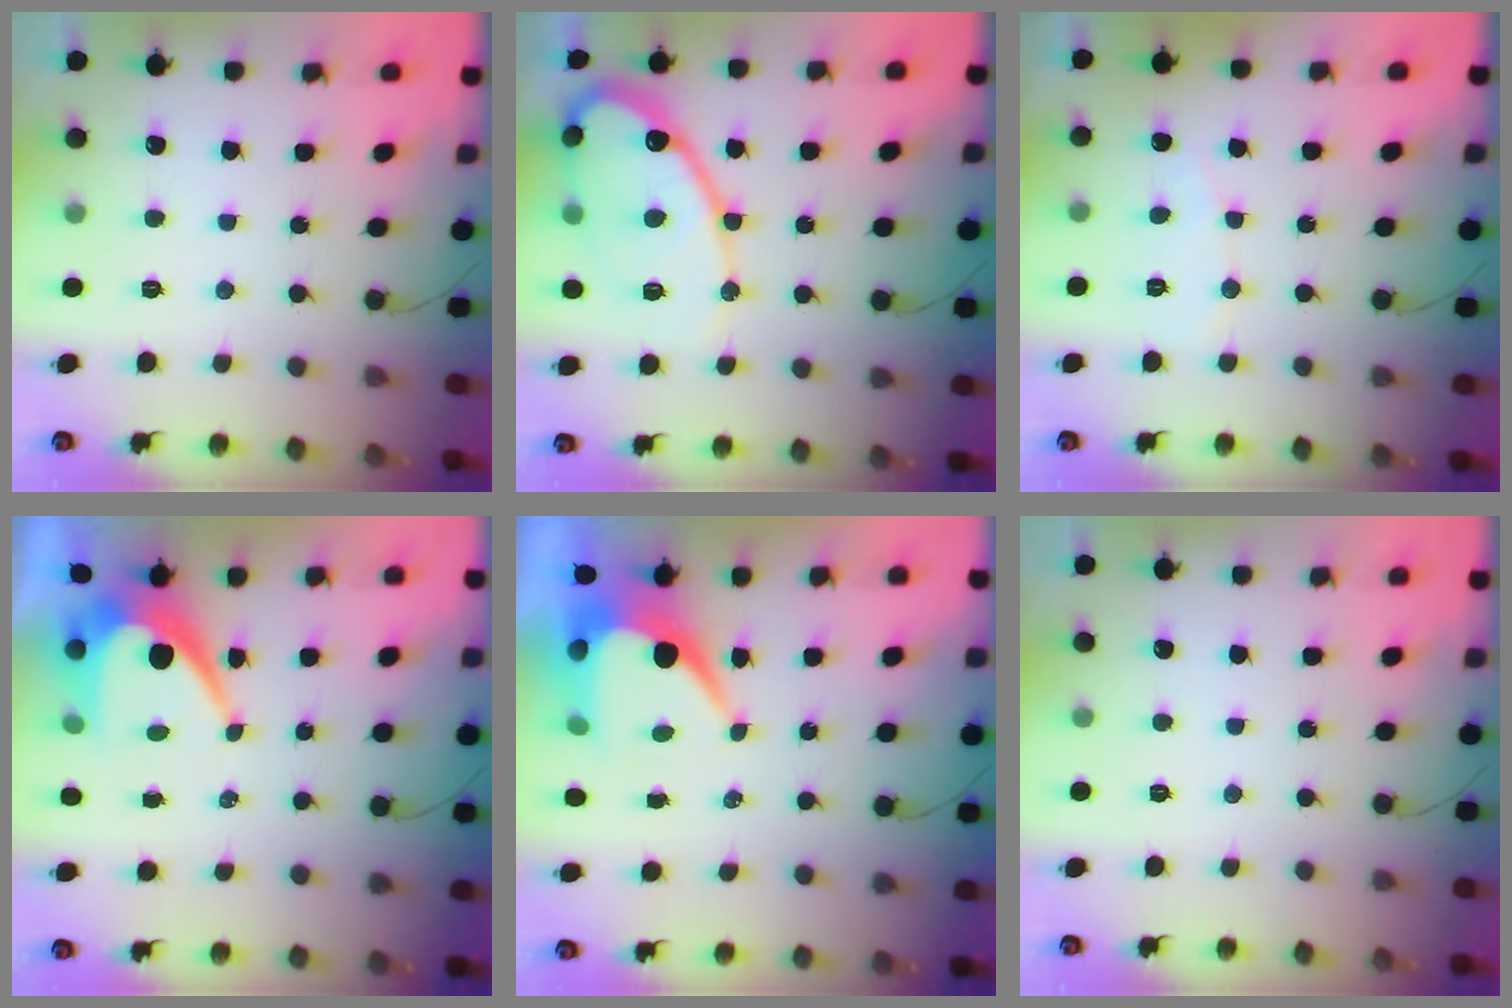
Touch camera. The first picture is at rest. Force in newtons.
{"total": 16.4, "press": 16.3, "slide": 1.3}
{"total": 3.7, "press": 3.7, "slide": 0.3}
{"total": 8.5, "press": 8.5, "slide": 0.7}
{"total": 9.0, "press": 9.0, "slide": 0.9}
{"total": 0.0}